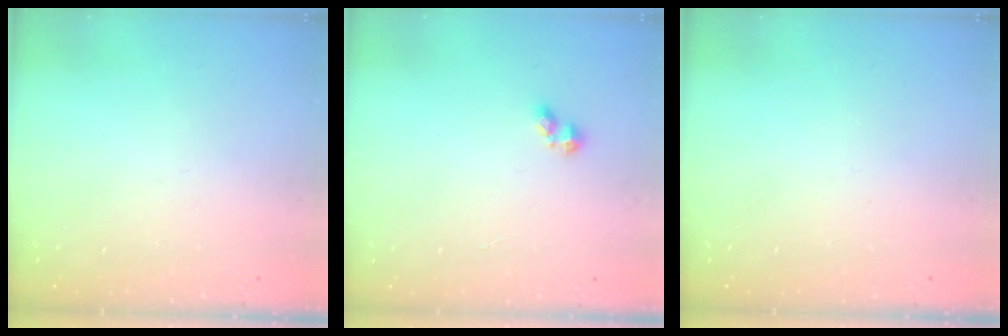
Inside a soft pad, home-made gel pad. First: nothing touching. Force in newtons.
{"total": 2.6, "press": 2.5, "slide": 0.5}
{"total": 0.0}